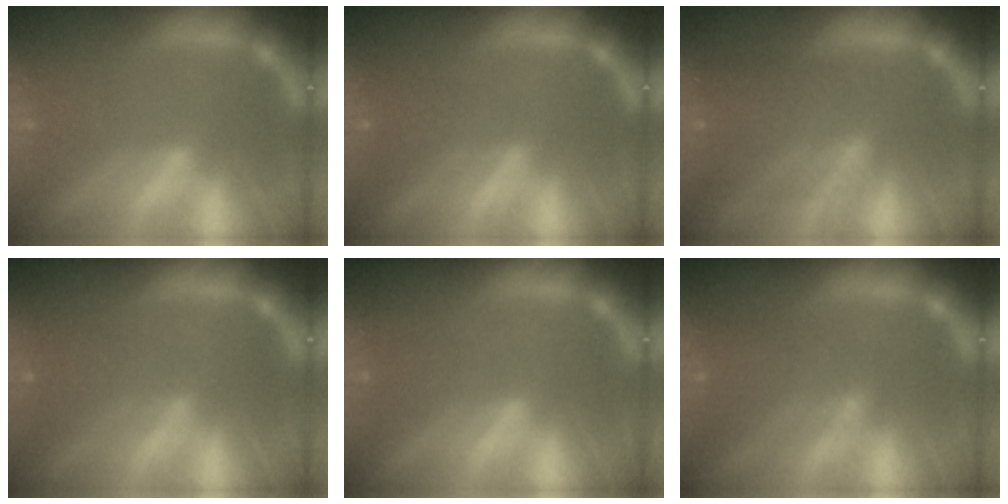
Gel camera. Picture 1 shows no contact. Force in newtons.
{"total": 2.5}
{"total": 7.0}
{"total": 3.0}
{"total": 1.5}
{"total": 4.6}